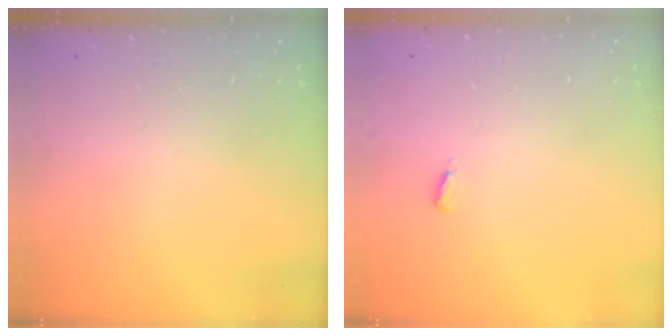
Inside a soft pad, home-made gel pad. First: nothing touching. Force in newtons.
{"total": 4.4, "press": 2.2, "slide": 3.9}